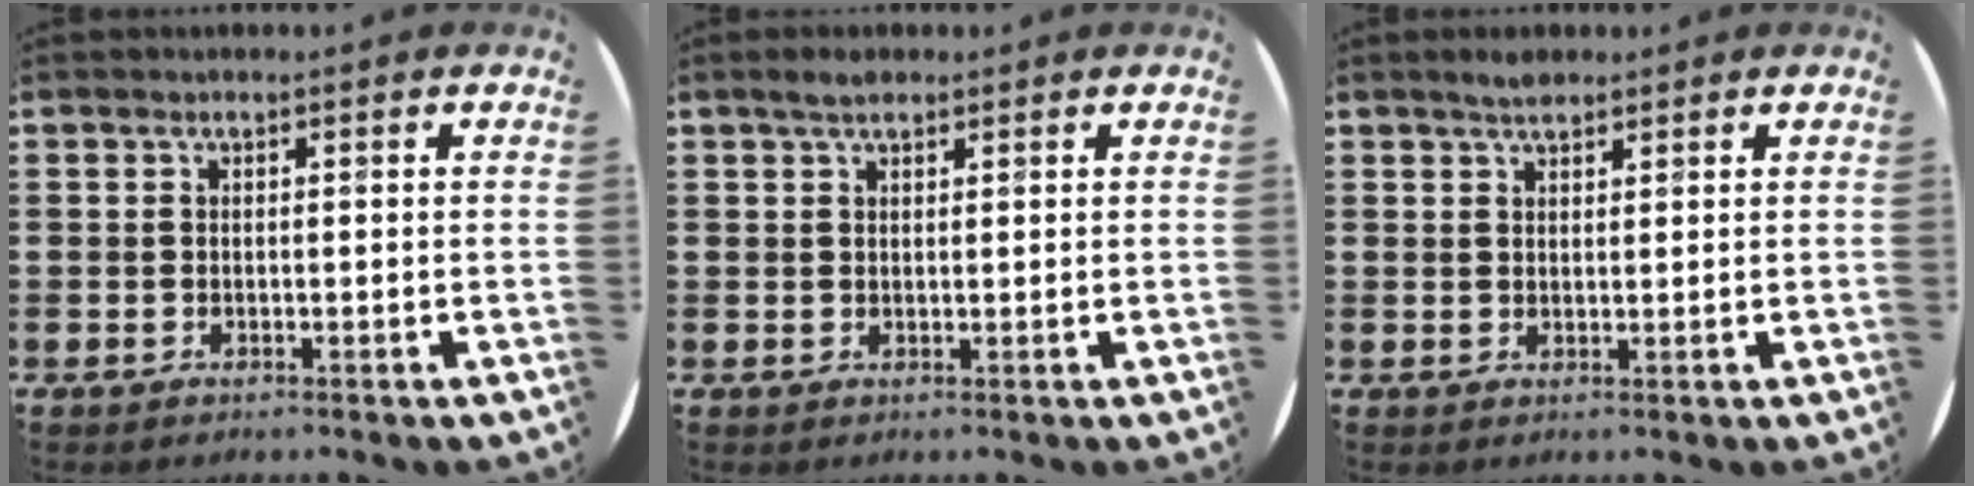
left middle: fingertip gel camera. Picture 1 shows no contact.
{"total": 1.8, "force": [1.4, 0.6, 0.8], "torque": [-0.009, 0.001, 0.024]}
{"total": 1.9, "force": [1.7, 0.6, 0.7], "torque": [-0.007, 0.000, 0.030]}